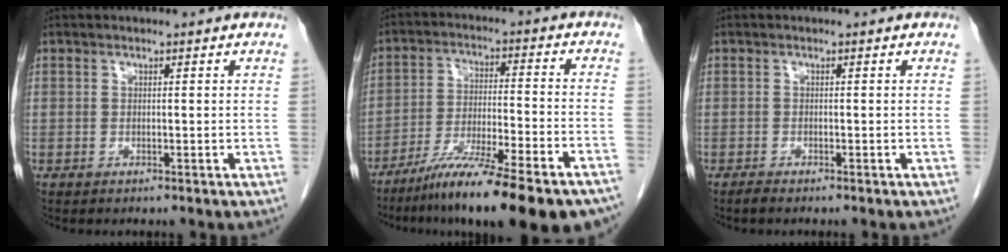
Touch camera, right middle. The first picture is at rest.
{"total": 21.2, "force": [-16.6, 1.4, 13.0], "torque": [-0.152, -0.015, -0.260]}
{"total": 0.8, "force": [-0.8, 0.0, 0.4], "torque": [-0.013, -0.002, -0.015]}